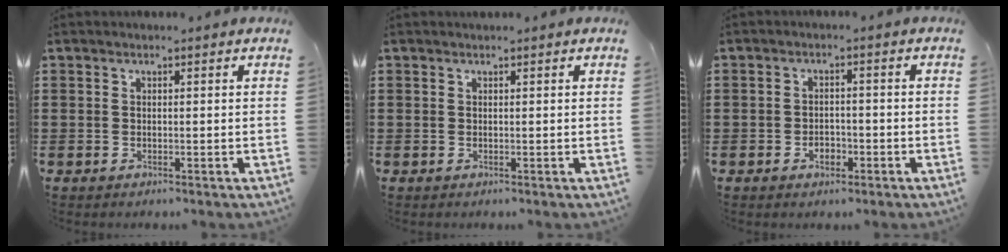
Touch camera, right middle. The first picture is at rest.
{"total": 0.0}
{"total": 2.3, "force": [-1.3, 1.4, 1.4], "torque": [-0.021, 0.001, -0.029]}